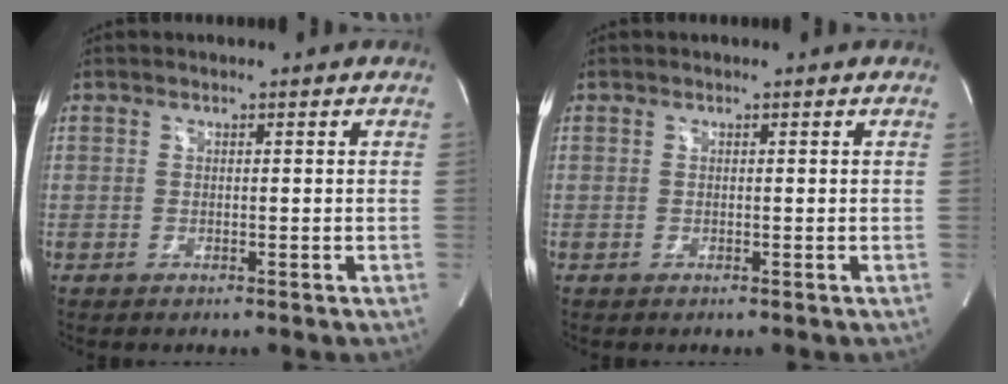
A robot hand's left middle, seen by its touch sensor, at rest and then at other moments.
{"total": 0.0}